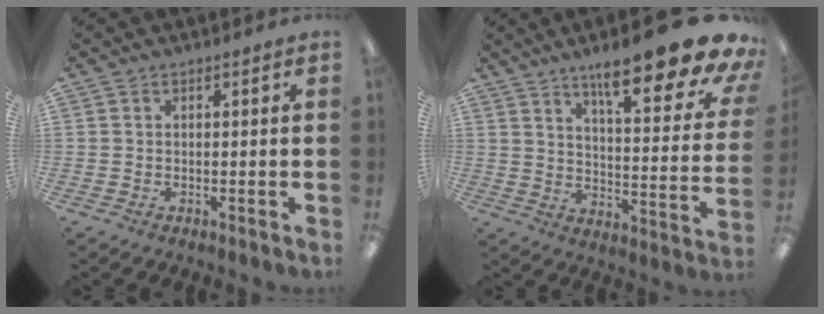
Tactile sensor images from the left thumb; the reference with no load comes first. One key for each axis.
{"total": 20.7, "fx": 14.7, "fy": 4.5, "fz": 13.9, "tx": -0.200, "ty": -0.108, "tz": 0.232}